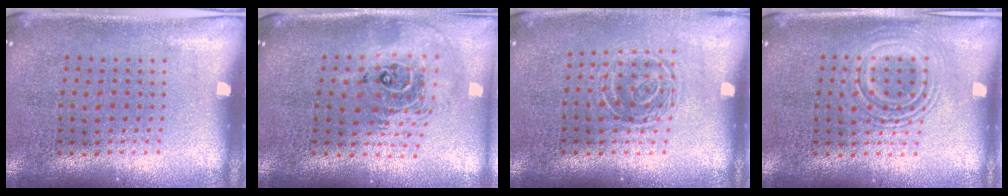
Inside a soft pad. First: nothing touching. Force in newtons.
{"total": 2.4, "press": 1.8, "slide": 1.6}
{"total": 1.3, "press": 1.0, "slide": 0.8}
{"total": 2.6, "press": 2.6, "slide": 0.4}